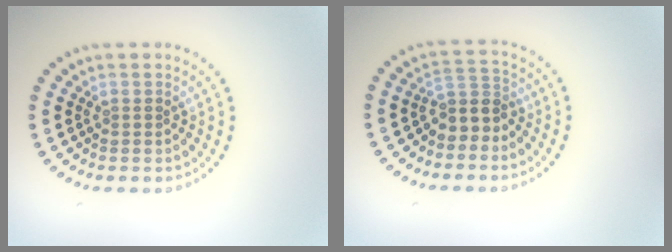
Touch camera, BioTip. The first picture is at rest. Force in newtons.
{"total": 2.6, "press": 2.0, "slide": 1.7}